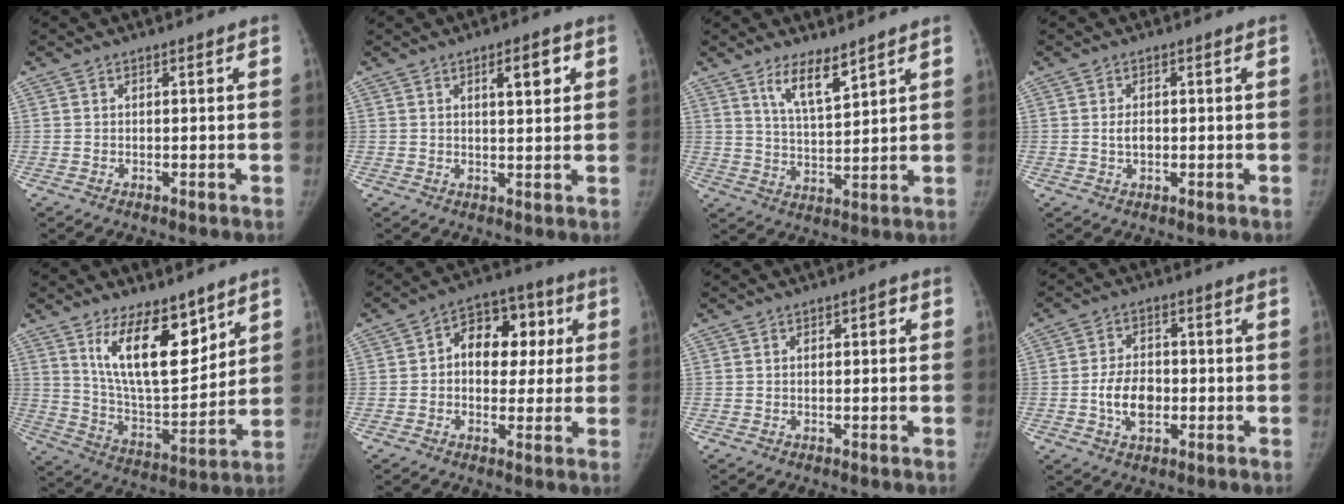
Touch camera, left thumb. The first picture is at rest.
{"total": 5.1, "force": [2.1, 1.7, 4.3], "torque": [-0.053, -0.010, 0.032]}
{"total": 7.0, "force": [4.8, 1.8, 4.7], "torque": [-0.075, -0.039, 0.092]}
{"total": 2.1, "force": [-0.1, 1.3, 1.6], "torque": [-0.027, 0.000, -0.001]}
{"total": 16.1, "force": [9.1, 6.8, 11.4], "torque": [-0.148, -0.067, 0.174]}
{"total": 12.3, "force": [1.9, 8.8, 8.3], "torque": [-0.070, 0.026, 0.020]}
{"total": 1.8, "force": [0.2, 1.0, 1.5], "torque": [-0.017, 0.011, -0.001]}
{"total": 7.4, "force": [-1.5, 4.8, 5.4], "torque": [-0.085, 0.010, -0.028]}